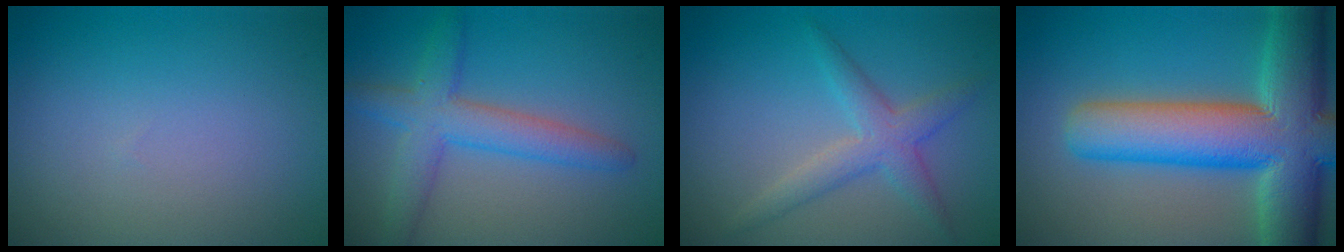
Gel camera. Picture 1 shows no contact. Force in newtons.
{"total": 4.4, "press": 4.4, "slide": 0.2}
{"total": 3.1, "press": 3.1, "slide": 0.2}
{"total": 13.4, "press": 13.4, "slide": 0.7}